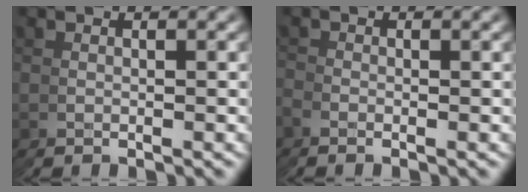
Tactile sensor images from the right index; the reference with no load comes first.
{"total": 2.1, "force": [-1.2, -0.7, -1.6], "torque": [0.025, 0.003, -0.027]}